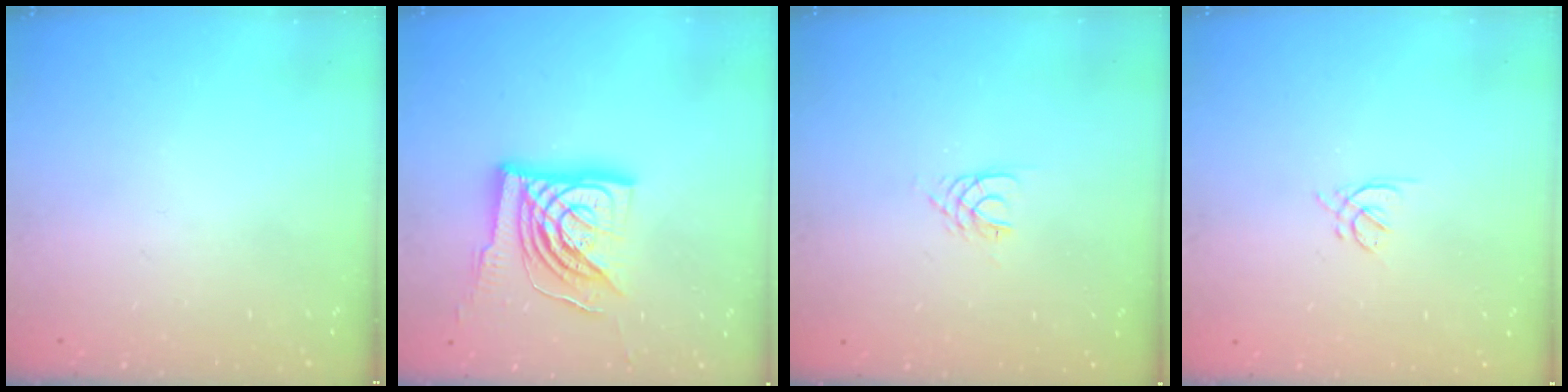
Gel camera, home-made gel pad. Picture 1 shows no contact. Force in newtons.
{"total": 20.3, "press": 20.1, "slide": 2.6}
{"total": 3.0, "press": 2.9, "slide": 0.4}
{"total": 2.8, "press": 2.8, "slide": 0.7}